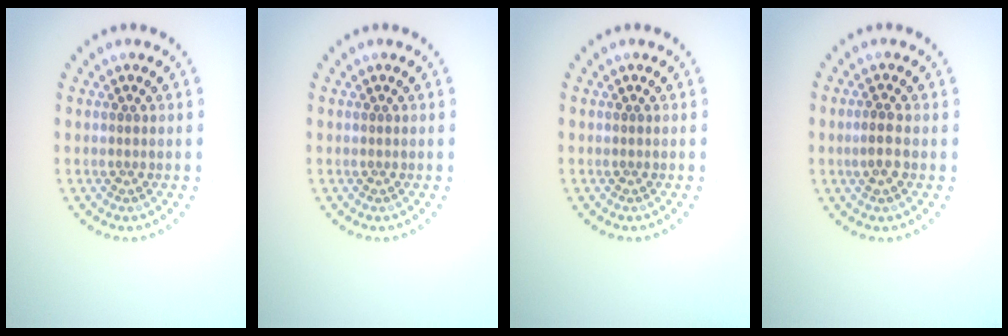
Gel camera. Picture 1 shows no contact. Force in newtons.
{"total": 0.0}
{"total": 0.0}
{"total": 1.7, "press": 1.7, "slide": 0.3}